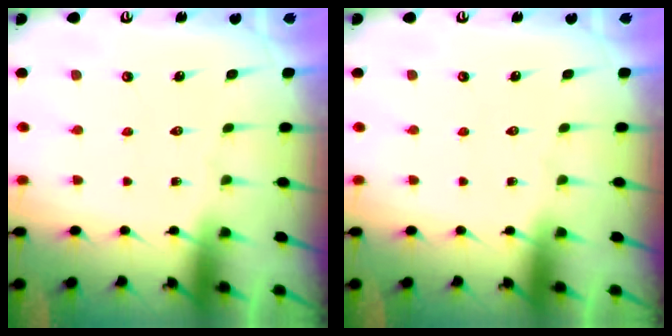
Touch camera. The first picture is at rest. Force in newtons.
{"total": 0.0}